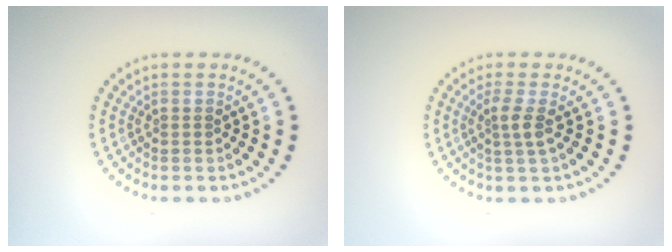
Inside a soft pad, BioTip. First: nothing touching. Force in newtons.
{"total": 1.8, "press": 1.3, "slide": 1.2}